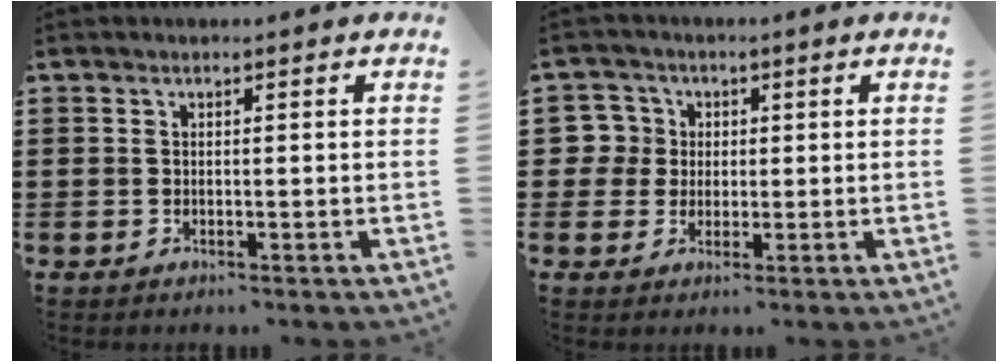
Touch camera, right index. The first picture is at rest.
{"total": 4.7, "force": [0.7, 4.6, 0.4], "torque": [-0.032, 0.015, 0.013]}